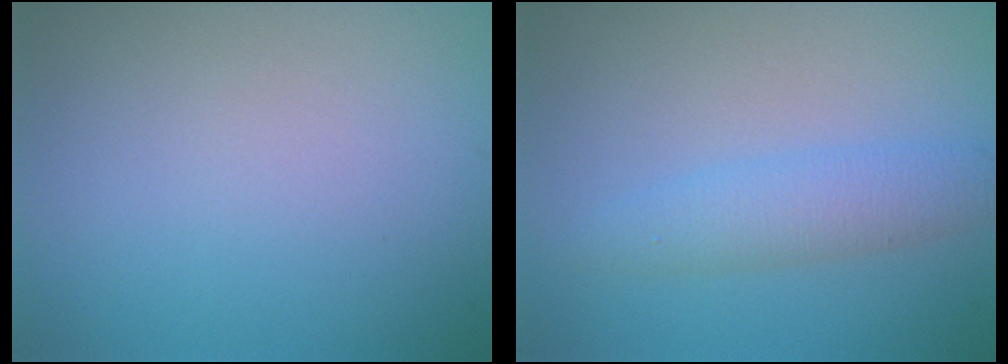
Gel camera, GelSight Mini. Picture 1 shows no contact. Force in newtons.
{"total": 3.0, "press": 3.0, "slide": 0.1}